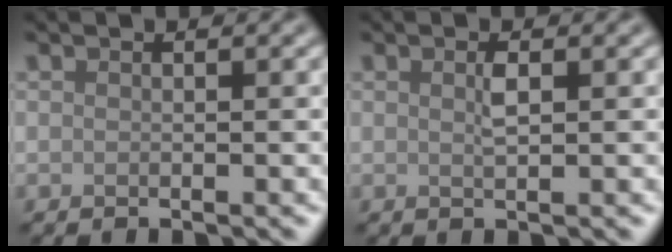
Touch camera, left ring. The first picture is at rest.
{"total": 1.2, "force": [0.3, 0.3, 1.1], "torque": [-0.021, 0.001, 0.005]}